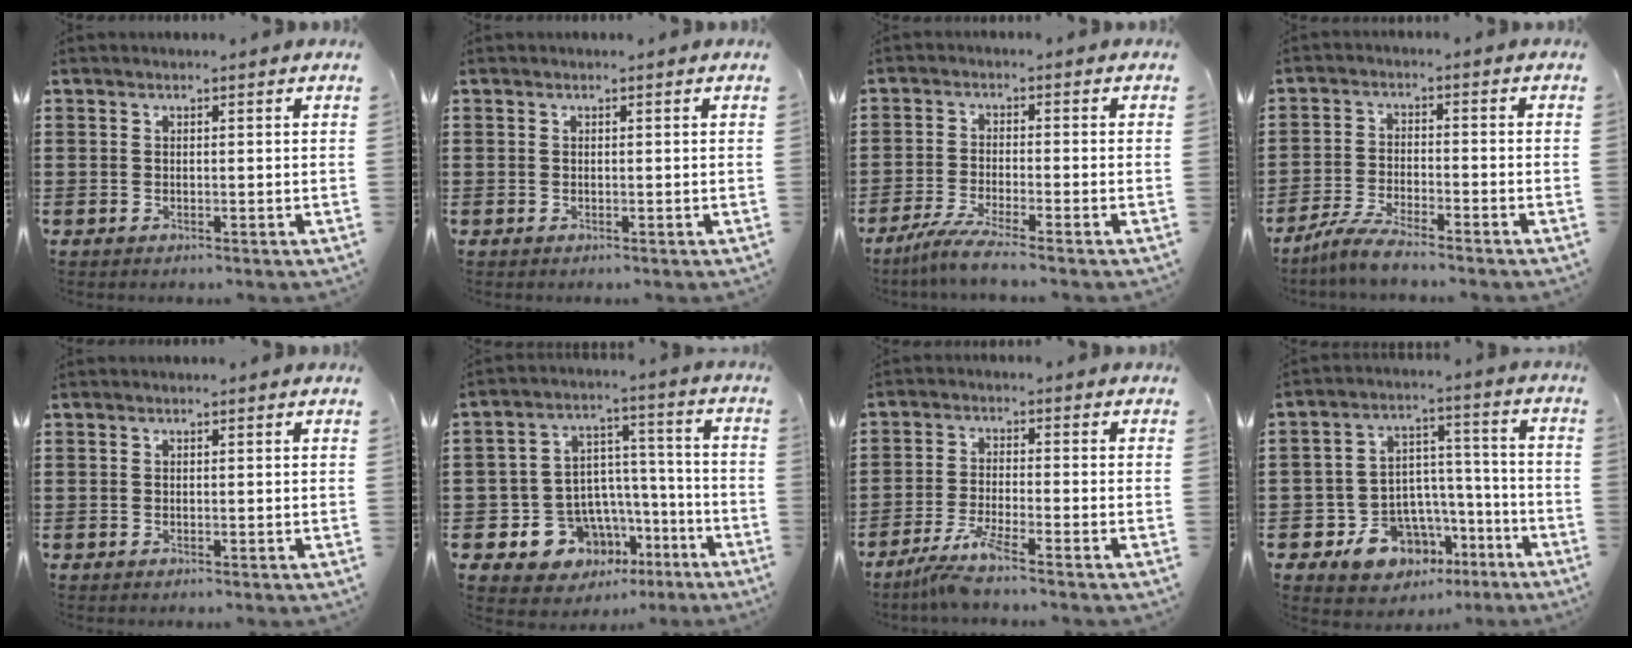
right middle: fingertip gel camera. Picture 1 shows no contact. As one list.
[{"total": 0.0}, {"total": 4.3, "force": [-3.6, -0.2, 2.3], "torque": [-0.059, -0.015, -0.074]}, {"total": 4.7, "force": [-4.3, 0.2, 1.9], "torque": [-0.046, -0.006, -0.087]}, {"total": 0.0}, {"total": 9.4, "force": [-5.2, 7.6, 1.7], "torque": [-0.054, 0.019, -0.084]}, {"total": 4.9, "force": [-3.9, -0.2, 2.9], "torque": [-0.070, -0.019, -0.076]}, {"total": 10.4, "force": [-6.8, 7.2, 3.3], "torque": [-0.071, 0.035, -0.115]}]